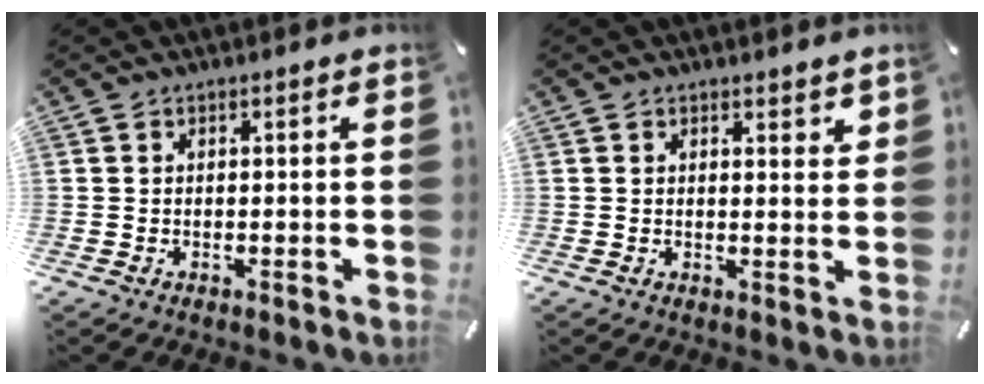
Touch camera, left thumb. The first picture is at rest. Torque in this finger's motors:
{"motor_torque": [0.04, -0.28, 0.08, 0.15, -0.01]}